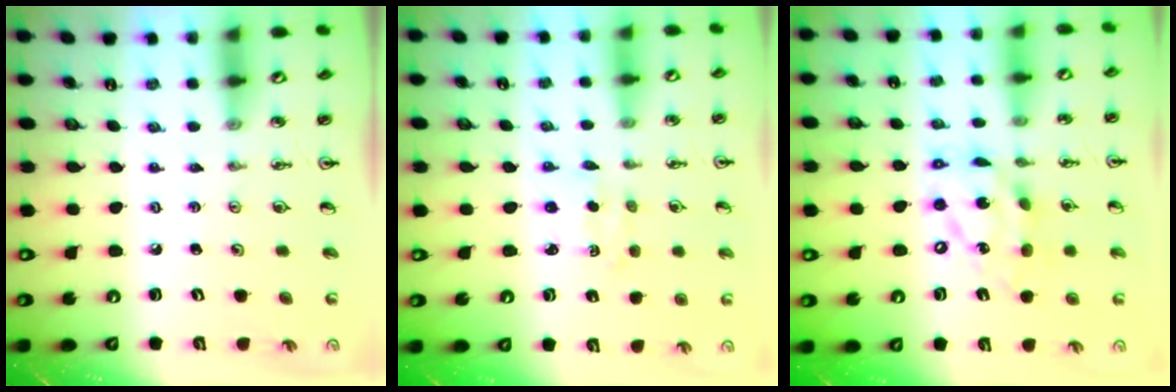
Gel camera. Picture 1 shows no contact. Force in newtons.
{"total": 2.2, "press": 2.2, "slide": 0.4}
{"total": 14.1, "press": 14.0, "slide": 1.7}